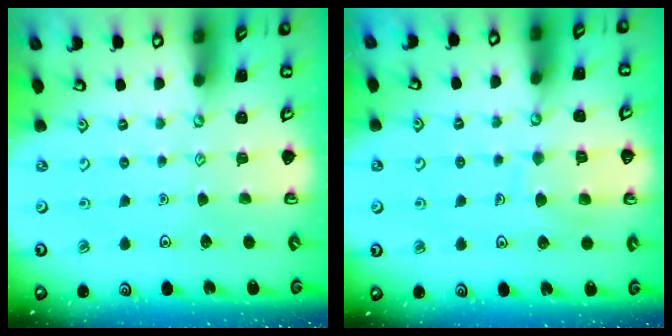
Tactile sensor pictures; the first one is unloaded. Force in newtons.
{"total": 8.0, "press": 8.0, "slide": 0.8}